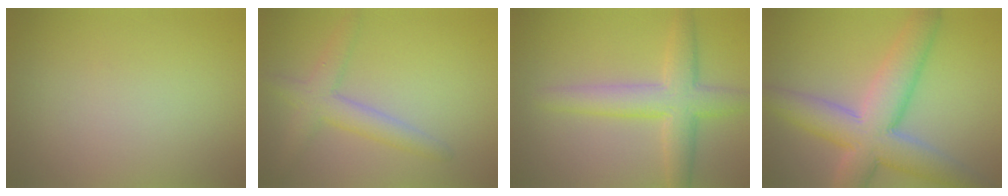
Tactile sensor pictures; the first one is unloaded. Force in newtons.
{"total": 3.5, "press": 3.5, "slide": 0.2}
{"total": 5.3, "press": 5.3, "slide": 0.2}
{"total": 8.9, "press": 8.8, "slide": 0.6}